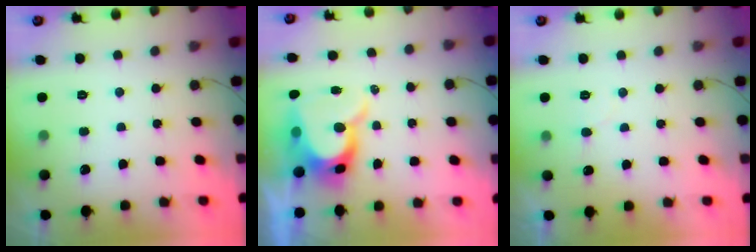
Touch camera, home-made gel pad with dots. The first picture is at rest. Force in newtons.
{"total": 11.1, "press": 11.1, "slide": 0.8}
{"total": 4.6, "press": 4.6, "slide": 0.3}